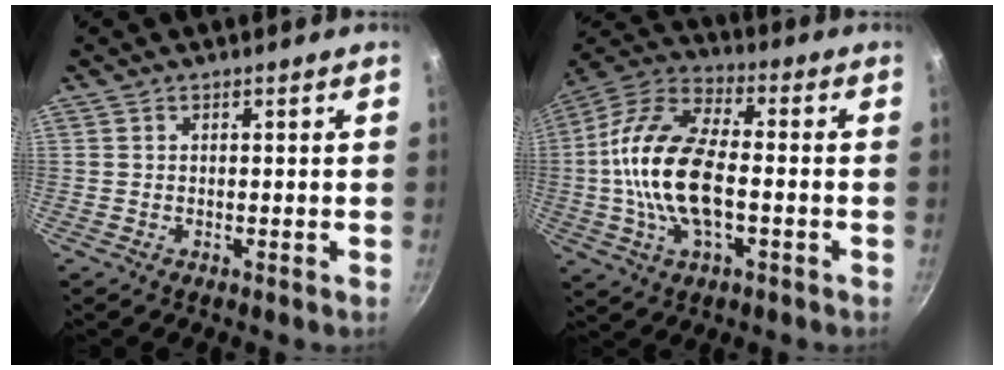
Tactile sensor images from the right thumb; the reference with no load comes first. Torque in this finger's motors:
{"motor_torque": [0.09, 1.21, 2.03, -0.75, 0.66]}